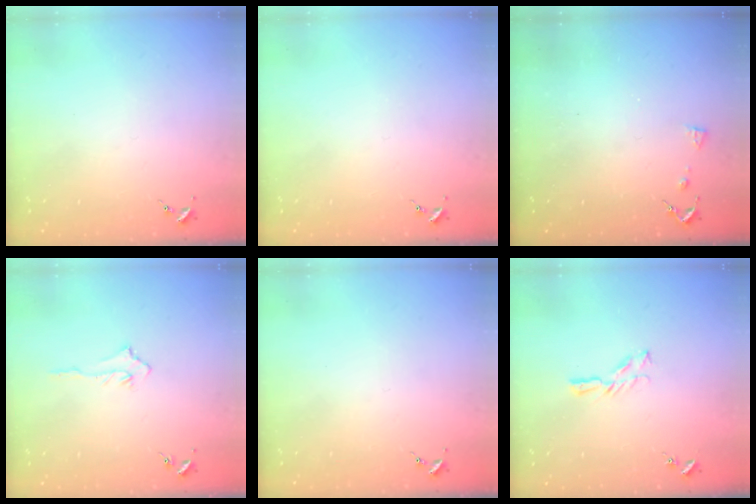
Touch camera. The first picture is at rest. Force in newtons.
{"total": 0.0}
{"total": 5.4, "press": 5.4, "slide": 0.8}
{"total": 3.4, "press": 3.4, "slide": 0.4}
{"total": 0.0}
{"total": 5.1, "press": 5.1, "slide": 0.5}